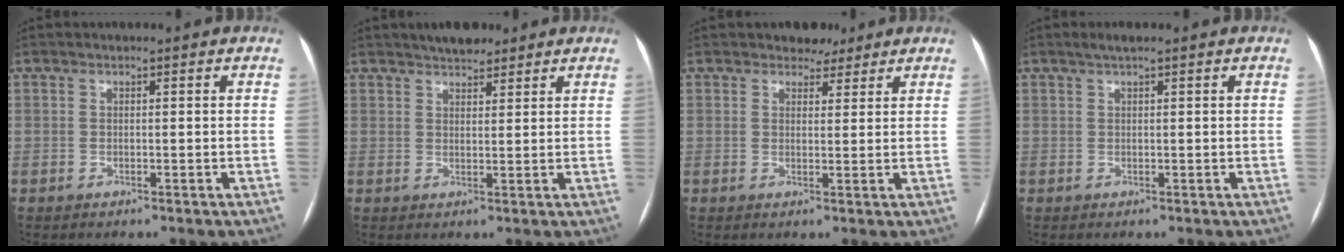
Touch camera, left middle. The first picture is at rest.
{"total": 4.2, "force": [3.5, 1.6, 1.6], "torque": [-0.028, 0.011, 0.057]}
{"total": 3.0, "force": [2.4, 1.8, 0.4], "torque": [0.000, 0.001, 0.033]}
{"total": 1.4, "force": [0.9, 0.0, 1.0], "torque": [-0.021, 0.012, 0.017]}